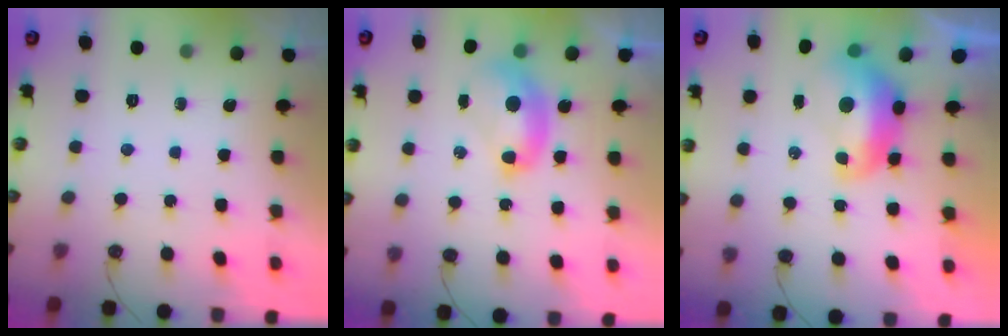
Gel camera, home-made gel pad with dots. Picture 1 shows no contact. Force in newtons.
{"total": 2.7, "press": 2.7, "slide": 0.1}
{"total": 3.2, "press": 3.0, "slide": 0.8}